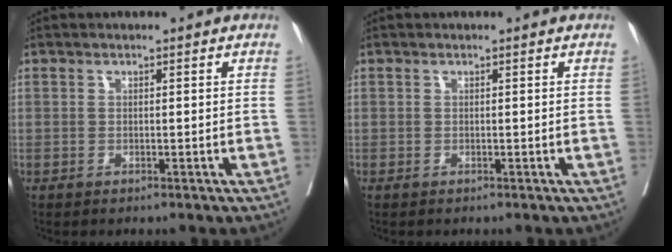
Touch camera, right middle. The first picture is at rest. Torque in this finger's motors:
{"motor_torque": [-0.74, 0.32, -0.34, -0.12]}